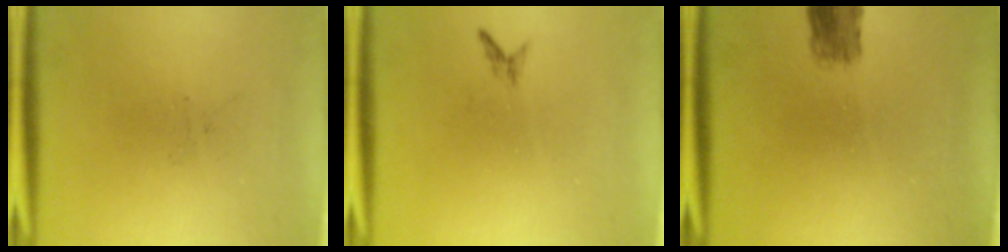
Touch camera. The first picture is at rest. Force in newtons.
{"total": 0.7}
{"total": 2.9}